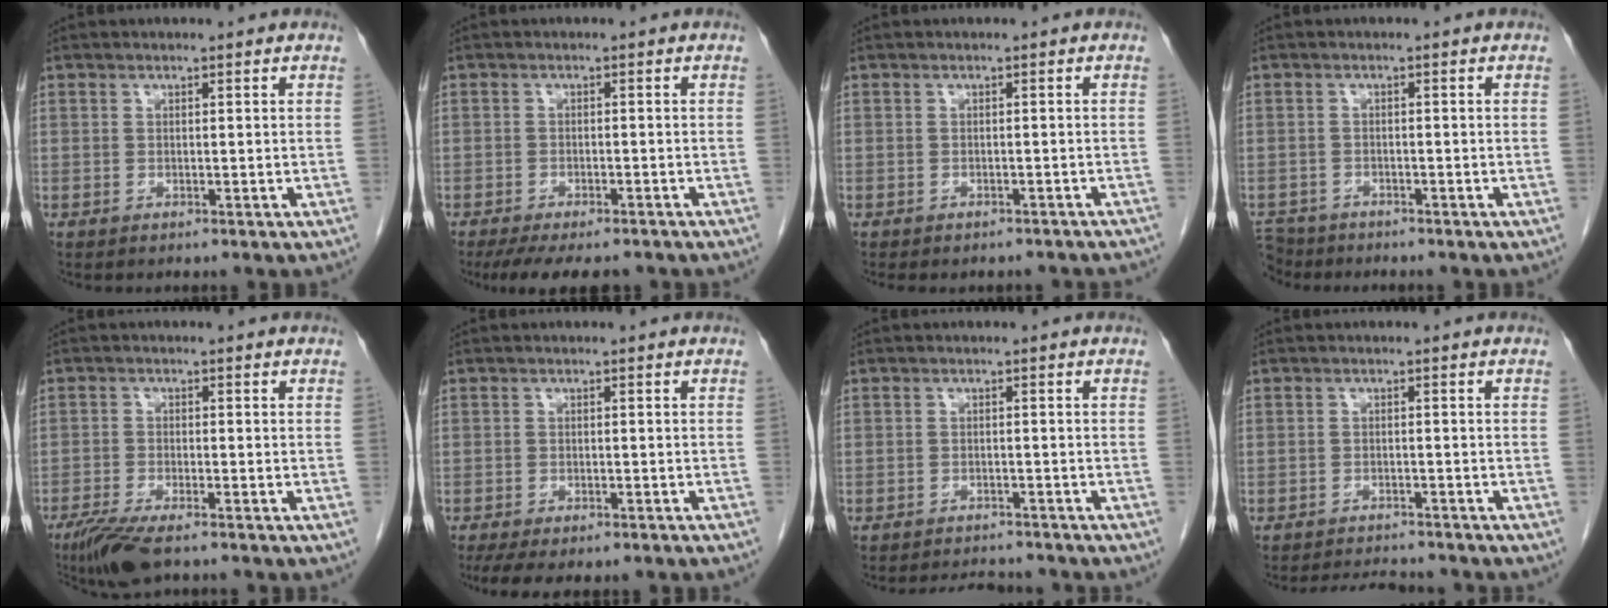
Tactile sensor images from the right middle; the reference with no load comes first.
{"total": 9.9, "force": [-8.1, 3.2, 4.8], "torque": [-0.072, -0.012, -0.111]}
{"total": 7.2, "force": [-6.4, 2.4, 2.3], "torque": [-0.026, 0.001, -0.068]}
{"total": 5.5, "force": [-5.0, 2.3, 0.2], "torque": [-0.009, -0.003, -0.092]}
{"total": 6.8, "force": [-5.0, 1.3, 4.4], "torque": [-0.081, -0.017, -0.088]}
{"total": 9.1, "force": [-7.0, 2.9, 5.0], "torque": [-0.075, -0.005, -0.093]}
{"total": 5.8, "force": [-5.6, 1.2, 1.2], "torque": [-0.018, -0.005, -0.074]}
{"total": 5.7, "force": [-5.5, 0.8, 1.2], "torque": [-0.020, -0.008, -0.080]}